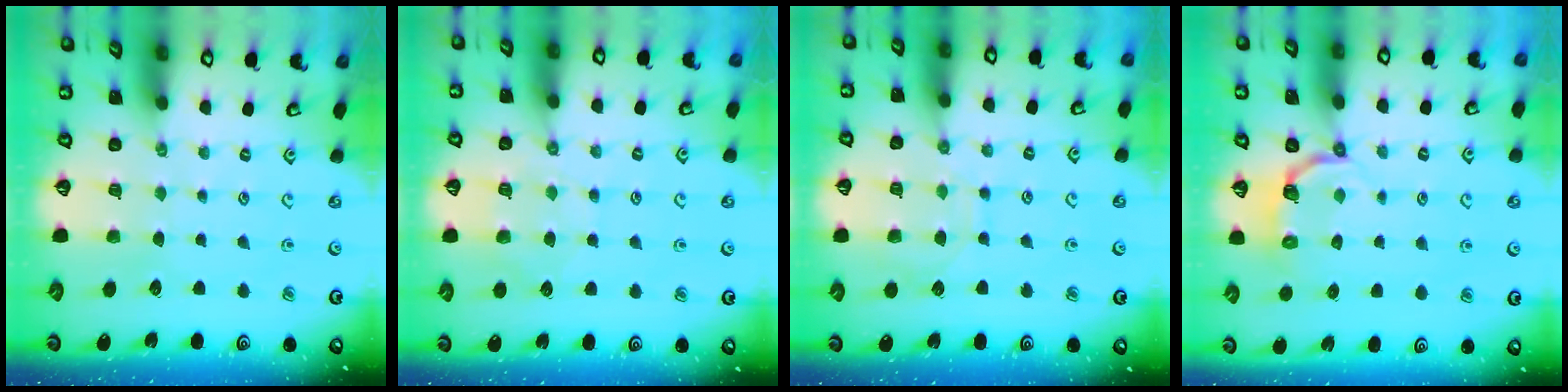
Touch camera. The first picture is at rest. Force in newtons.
{"total": 6.0, "press": 6.0, "slide": 0.9}
{"total": 8.0, "press": 8.0, "slide": 0.6}
{"total": 3.7, "press": 2.0, "slide": 3.1}